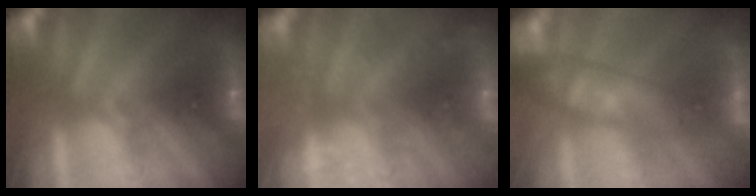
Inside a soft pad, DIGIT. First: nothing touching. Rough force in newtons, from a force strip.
{"total": 2.7}
{"total": 4.2}